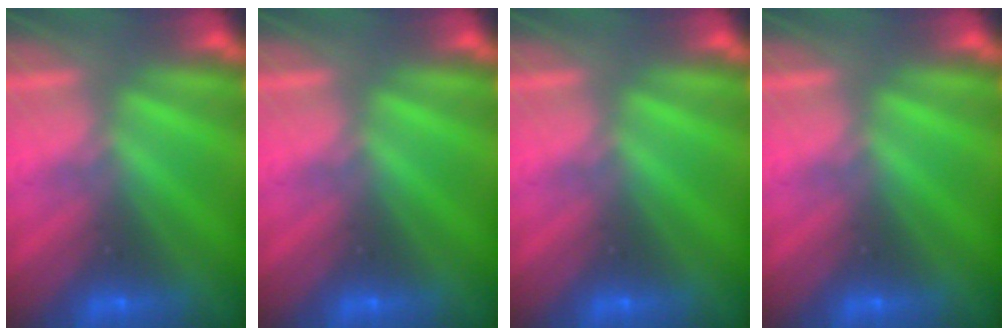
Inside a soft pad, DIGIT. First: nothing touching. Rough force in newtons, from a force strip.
{"total": 0.0}
{"total": 0.0}
{"total": 0.0}